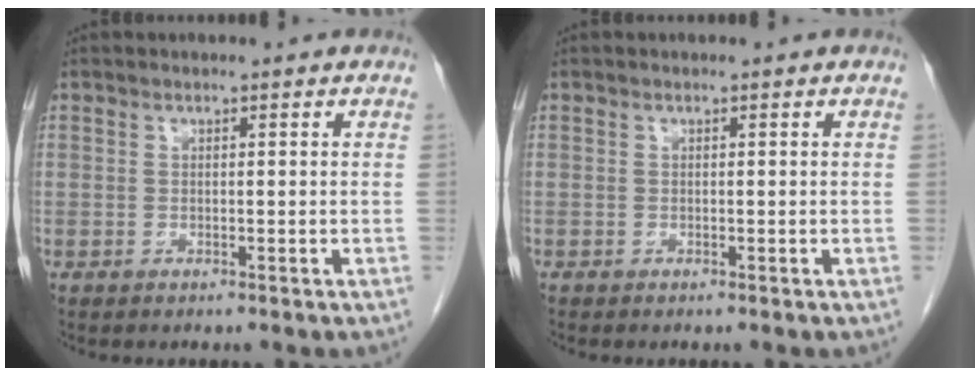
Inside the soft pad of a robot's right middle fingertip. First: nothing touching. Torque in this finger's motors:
{"motor_torque": [0.59, -0.40, 0.04, 0.01]}